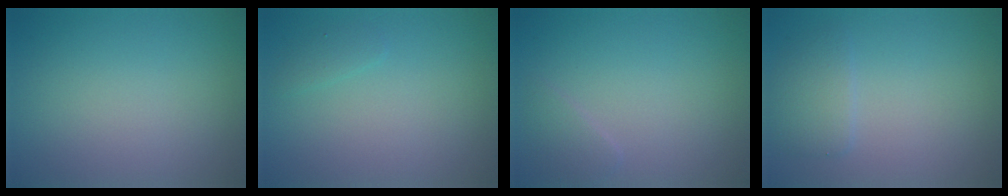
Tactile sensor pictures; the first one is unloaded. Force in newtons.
{"total": 0.8, "press": 0.8, "slide": 0.1}
{"total": 1.2, "press": 1.2, "slide": 0.0}
{"total": 2.0, "press": 2.0, "slide": 0.2}